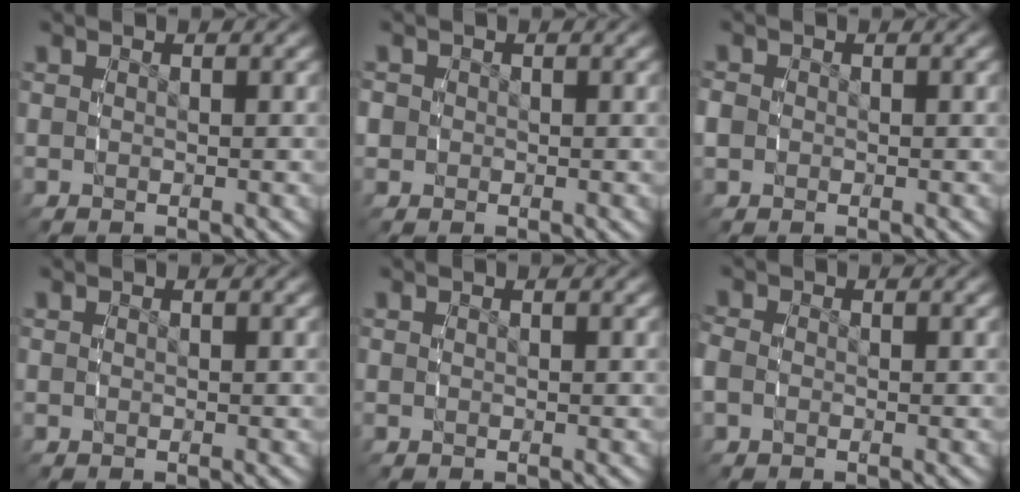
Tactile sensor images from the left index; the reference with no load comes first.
{"total": 2.3, "force": [-0.1, 2.2, 0.6], "torque": [-0.025, 0.000, -0.007]}
{"total": 1.6, "force": [-0.1, 1.5, 0.6], "torque": [-0.024, 0.000, -0.003]}
{"total": 0.0}
{"total": 0.0}
{"total": 1.5, "force": [-0.3, 1.3, 0.6], "torque": [-0.024, 0.001, -0.008]}